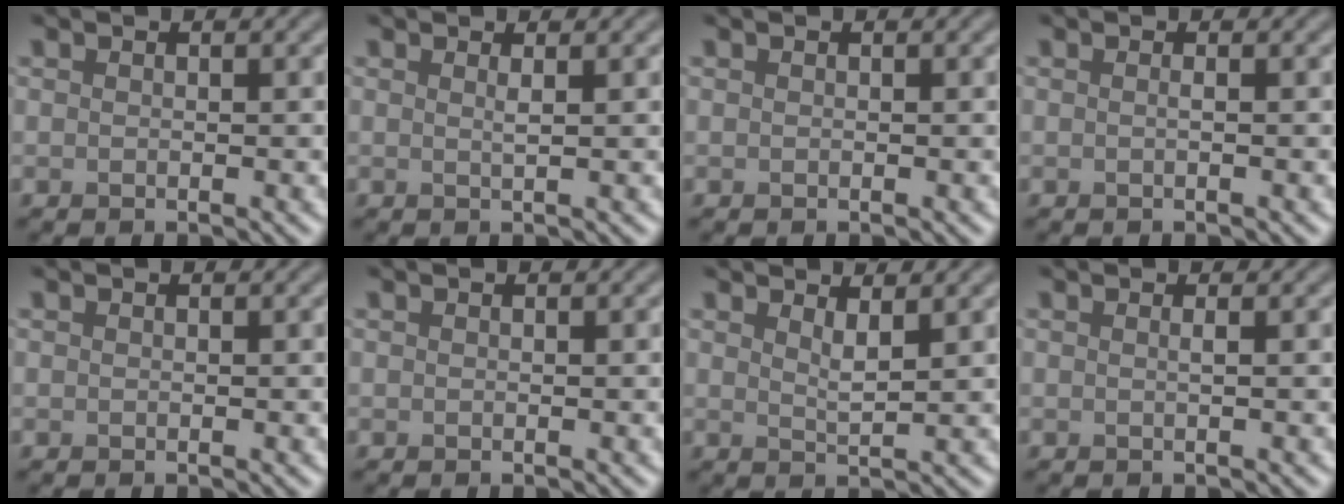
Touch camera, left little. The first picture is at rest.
{"total": 0.9, "force": [0.4, 0.3, 0.8], "torque": [-0.006, 0.000, 0.004]}
{"total": 0.0}
{"total": 0.6, "force": [0.0, 0.2, 0.6], "torque": [-0.008, -0.001, -0.005]}
{"total": 0.0}
{"total": 0.0}
{"total": 1.8, "force": [1.3, 0.4, 1.2], "torque": [-0.019, -0.003, 0.020]}
{"total": 0.9, "force": [0.1, 0.3, 0.8], "torque": [-0.007, 0.000, -0.005]}